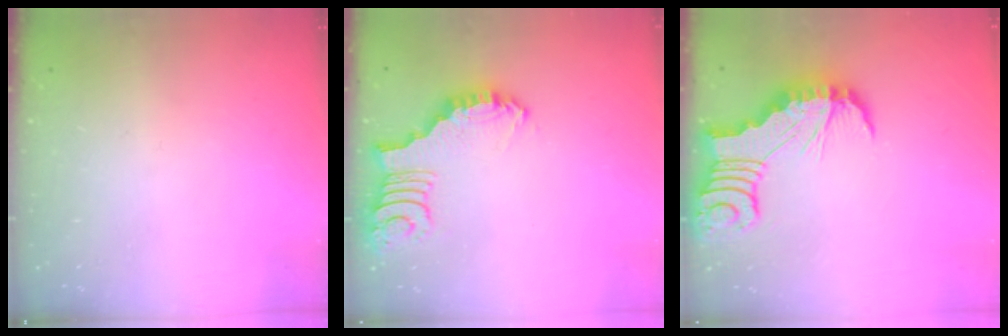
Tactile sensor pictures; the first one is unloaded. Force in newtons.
{"total": 2.9, "press": 2.9, "slide": 0.1}
{"total": 4.4, "press": 4.4, "slide": 0.5}